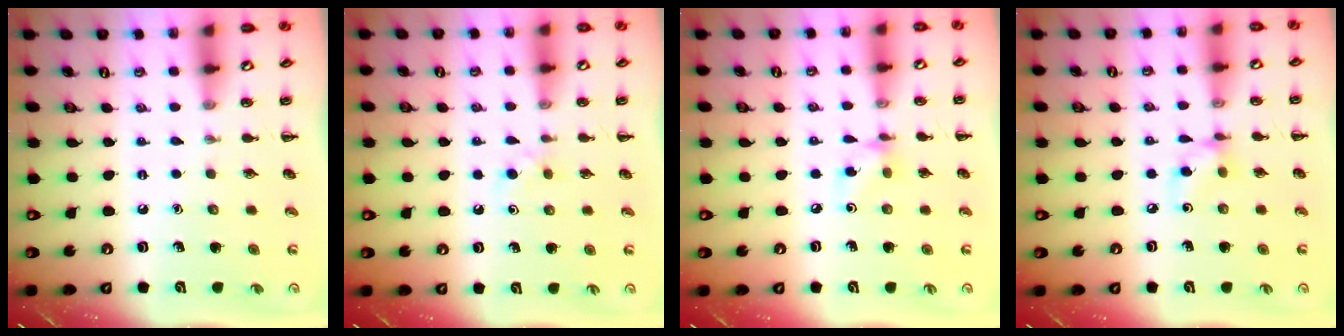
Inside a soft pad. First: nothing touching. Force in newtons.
{"total": 3.7, "press": 3.4, "slide": 1.4}
{"total": 5.1, "press": 4.9, "slide": 1.2}
{"total": 6.0, "press": 6.0, "slide": 0.2}